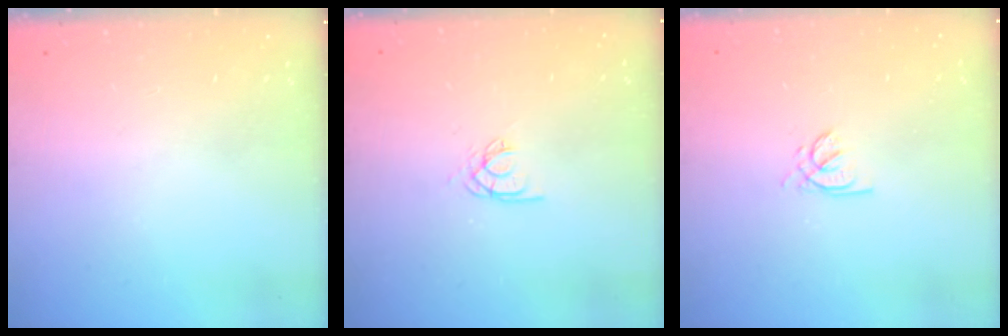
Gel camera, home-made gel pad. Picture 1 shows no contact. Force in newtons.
{"total": 2.6, "press": 2.6, "slide": 0.1}
{"total": 1.5, "press": 1.5, "slide": 0.2}